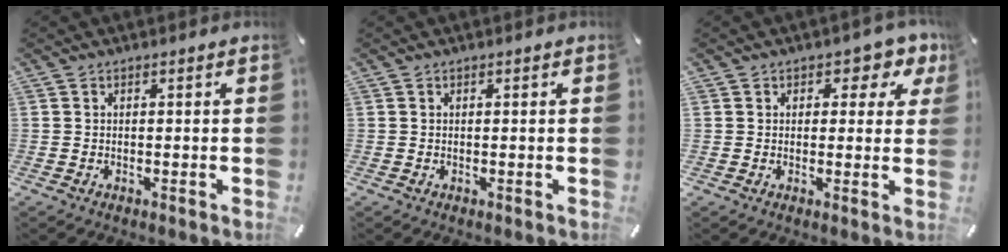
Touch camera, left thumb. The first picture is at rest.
{"total": 0.0}
{"total": 5.5, "force": [2.4, 4.3, 2.4], "torque": [-0.021, -0.014, 0.036]}